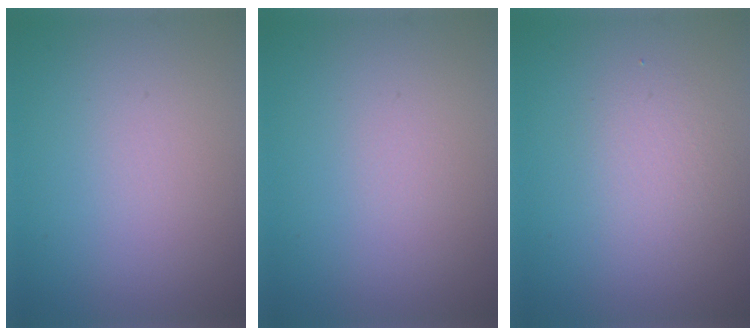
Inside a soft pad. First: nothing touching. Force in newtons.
{"total": 0.0}
{"total": 1.9, "press": 1.9, "slide": 0.1}